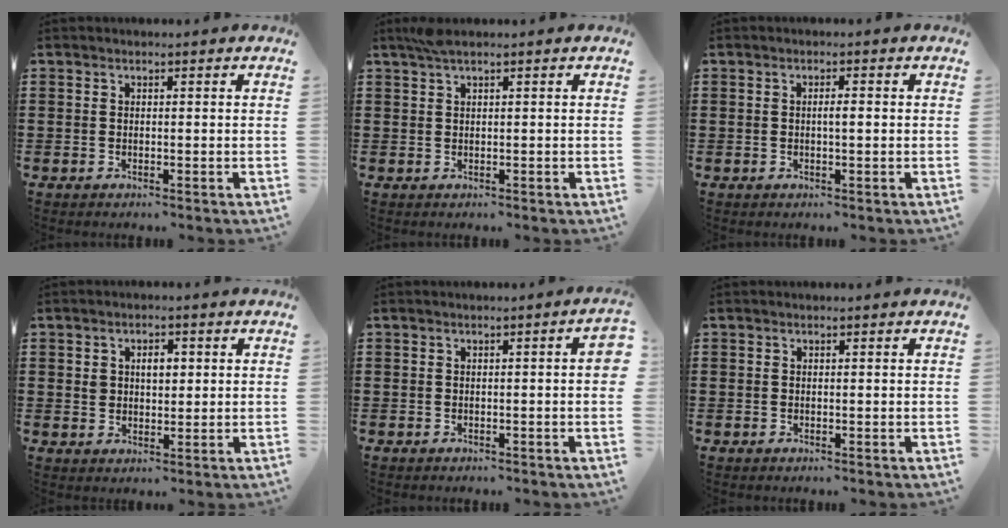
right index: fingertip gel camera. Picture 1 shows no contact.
{"total": 1.4, "force": [0.9, 0.1, 1.0], "torque": [-0.024, 0.002, 0.016]}
{"total": 1.5, "force": [0.0, 0.3, 1.5], "torque": [-0.027, 0.001, -0.002]}
{"total": 2.9, "force": [0.7, 2.0, 2.0], "torque": [-0.038, 0.009, 0.008]}
{"total": 2.2, "force": [-0.4, 0.2, 2.1], "torque": [-0.033, -0.001, -0.007]}
{"total": 0.0}